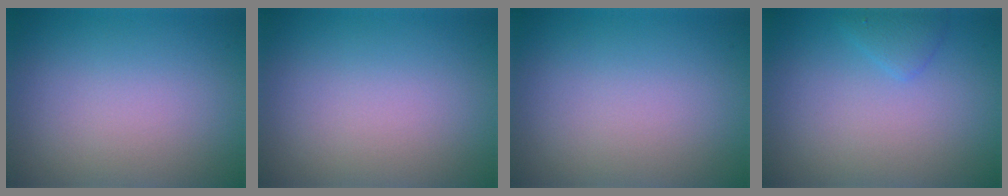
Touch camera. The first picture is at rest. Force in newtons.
{"total": 0.0}
{"total": 0.0}
{"total": 1.2, "press": 1.2, "slide": 0.0}